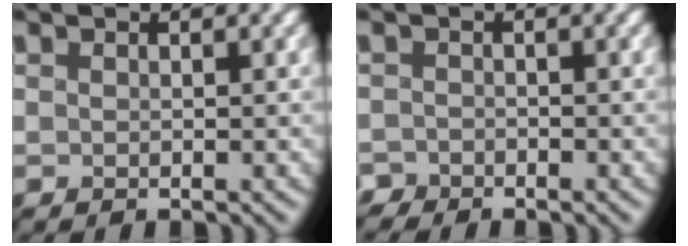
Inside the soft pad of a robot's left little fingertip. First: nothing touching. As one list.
[{"total": 1.3, "force": [-1.2, 0.4, -0.3], "torque": [0.019, 0.001, -0.033]}]